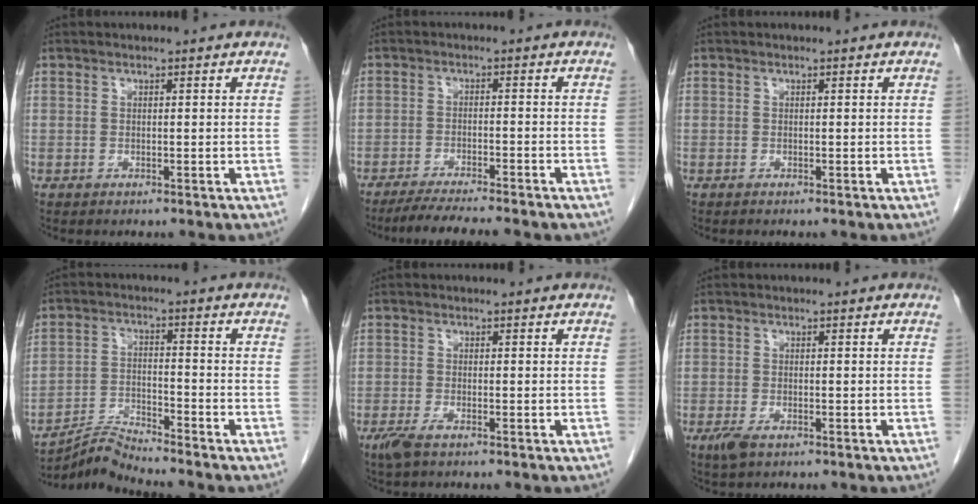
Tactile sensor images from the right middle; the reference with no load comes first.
{"total": 9.9, "force": [-8.4, 1.0, 5.1], "torque": [-0.073, -0.015, -0.124]}
{"total": 0.0}
{"total": 5.5, "force": [-5.2, -1.6, -0.1], "torque": [-0.009, -0.010, -0.097]}
{"total": 2.4, "force": [-1.6, 0.5, 1.8], "torque": [-0.040, -0.006, -0.031]}
{"total": 2.3, "force": [-1.3, 0.8, 1.7], "torque": [-0.039, -0.004, -0.022]}